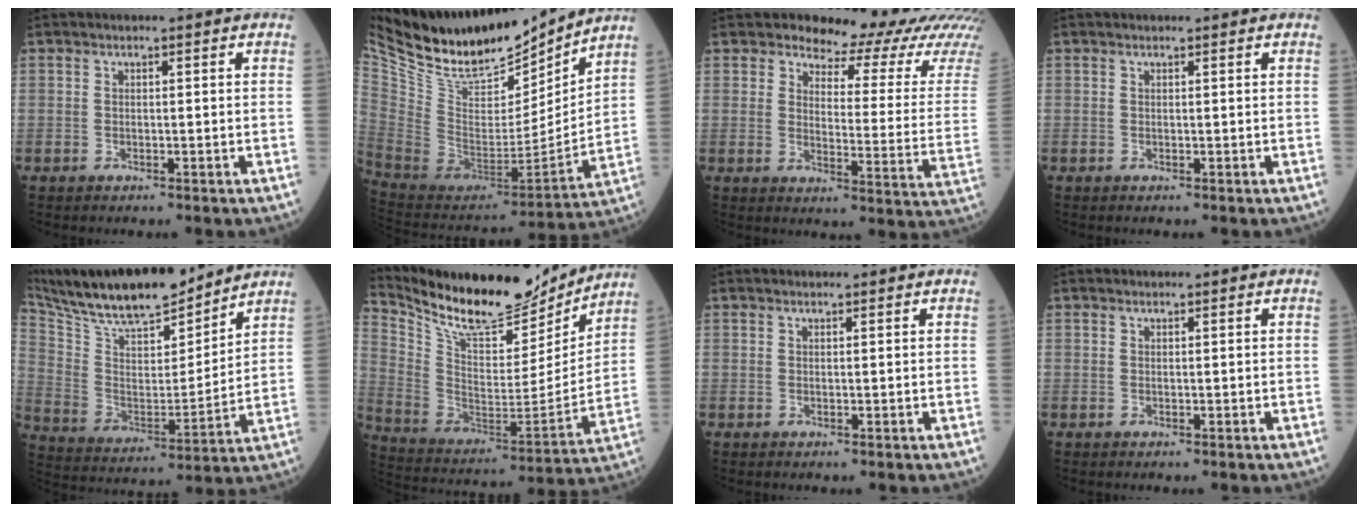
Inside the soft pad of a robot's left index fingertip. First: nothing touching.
{"total": 24.2, "force": [21.0, 5.9, 10.4], "torque": [-0.208, -0.019, 0.362]}
{"total": 16.3, "force": [15.6, 2.2, 3.8], "torque": [-0.036, -0.099, 0.157]}
{"total": 0.5, "force": [0.5, 0.1, 0.1], "torque": [-0.006, 0.007, 0.009]}
{"total": 20.1, "force": [17.7, 4.0, 8.7], "torque": [-0.168, 0.007, 0.308]}
{"total": 20.6, "force": [18.3, 5.5, 7.8], "torque": [-0.155, -0.017, 0.308]}
{"total": 1.1, "force": [1.0, 0.2, 0.2], "torque": [-0.011, 0.011, 0.015]}
{"total": 0.0}